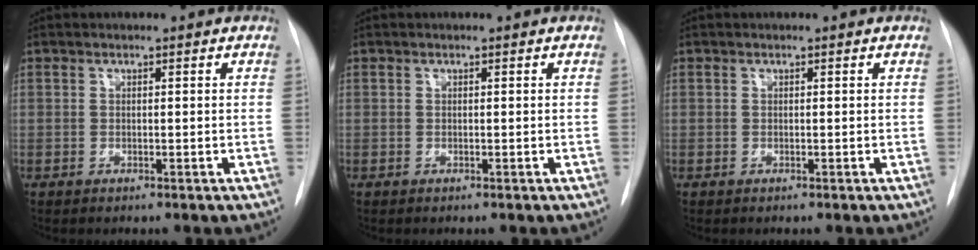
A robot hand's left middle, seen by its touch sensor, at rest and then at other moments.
{"total": 0.0}
{"total": 0.0}